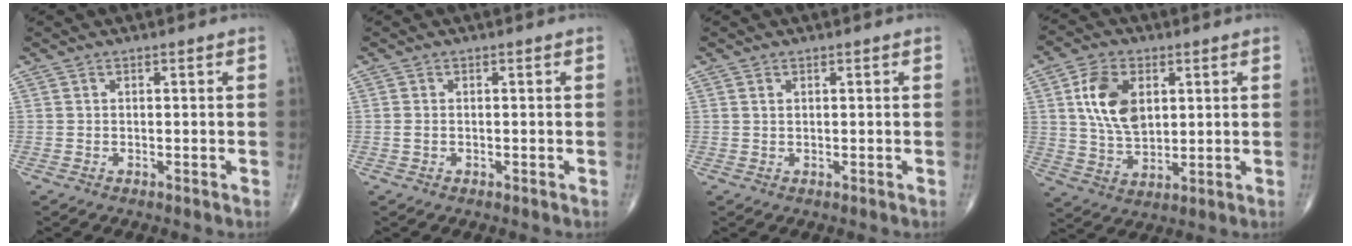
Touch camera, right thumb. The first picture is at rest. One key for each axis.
{"total": 0.8, "fx": -0.1, "fy": 0.5, "fz": 0.6, "tx": -0.019, "ty": 0.002, "tz": -0.002}
{"total": 0.6, "fx": 0.3, "fy": 0.4, "fz": 0.4, "tx": -0.008, "ty": 0.002, "tz": 0.007}
{"total": 11.2, "fx": 2.9, "fy": 7.0, "fz": 8.2, "tx": -0.140, "ty": -0.011, "tz": 0.058}